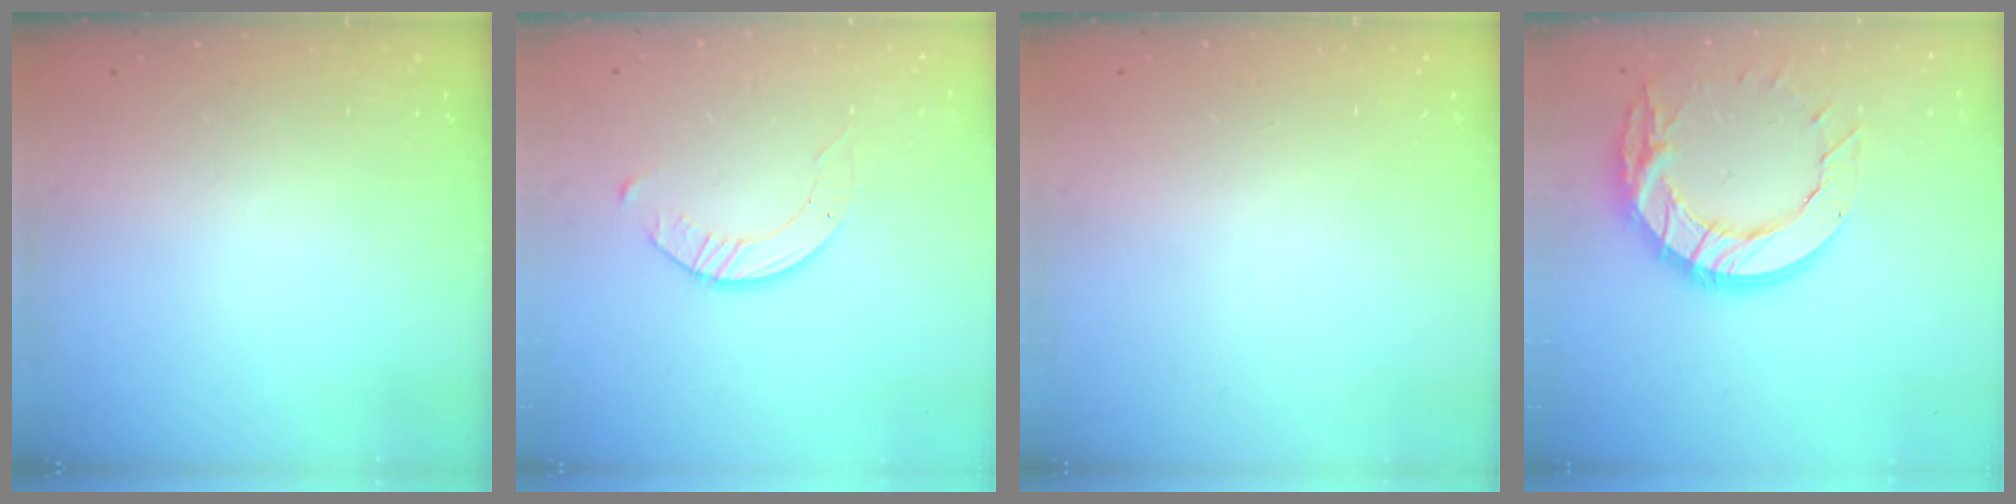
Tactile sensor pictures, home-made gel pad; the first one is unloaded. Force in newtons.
{"total": 3.5, "press": 3.4, "slide": 0.4}
{"total": 0.0}
{"total": 15.9, "press": 15.9, "slide": 1.3}